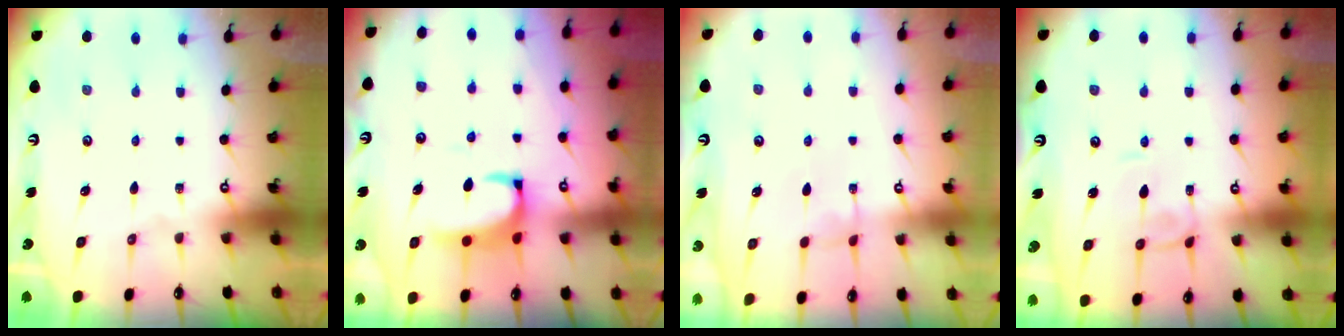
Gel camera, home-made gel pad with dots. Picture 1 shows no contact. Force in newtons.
{"total": 2.2, "press": 2.0, "slide": 1.0}
{"total": 2.5, "press": 2.5, "slide": 0.2}
{"total": 1.8, "press": 1.8, "slide": 0.3}